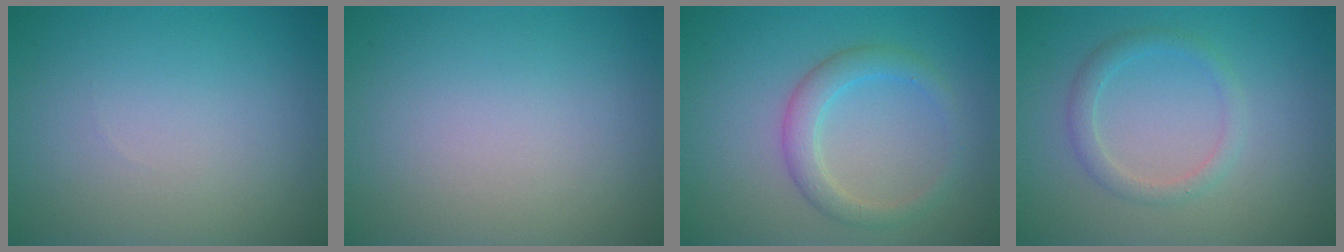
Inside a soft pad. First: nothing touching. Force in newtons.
{"total": 0.0}
{"total": 2.8, "press": 2.8, "slide": 0.2}
{"total": 1.9, "press": 1.9, "slide": 0.1}